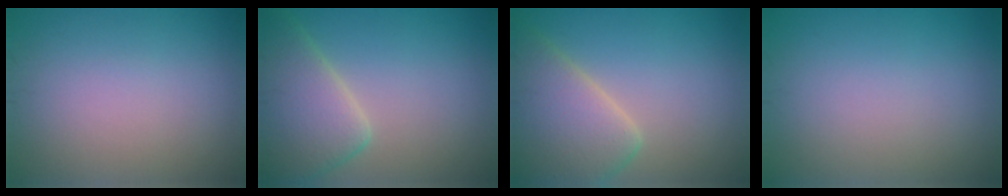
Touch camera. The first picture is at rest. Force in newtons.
{"total": 6.1, "press": 6.1, "slide": 0.4}
{"total": 6.9, "press": 6.8, "slide": 0.4}
{"total": 0.0}